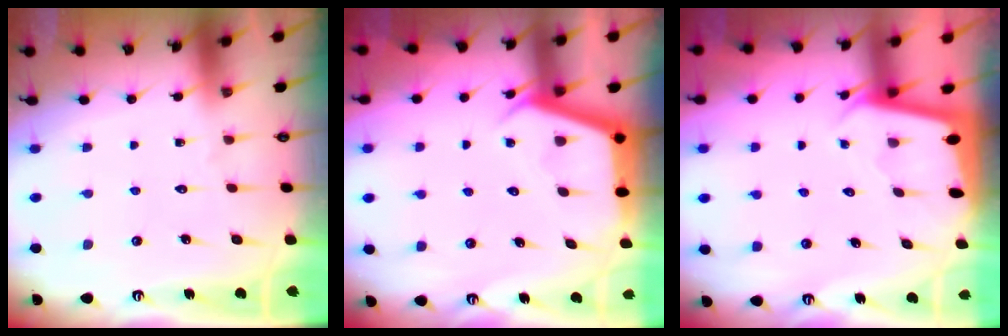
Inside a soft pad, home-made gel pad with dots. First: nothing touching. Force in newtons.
{"total": 3.9, "press": 3.9, "slide": 0.4}
{"total": 1.9, "press": 1.9, "slide": 0.1}